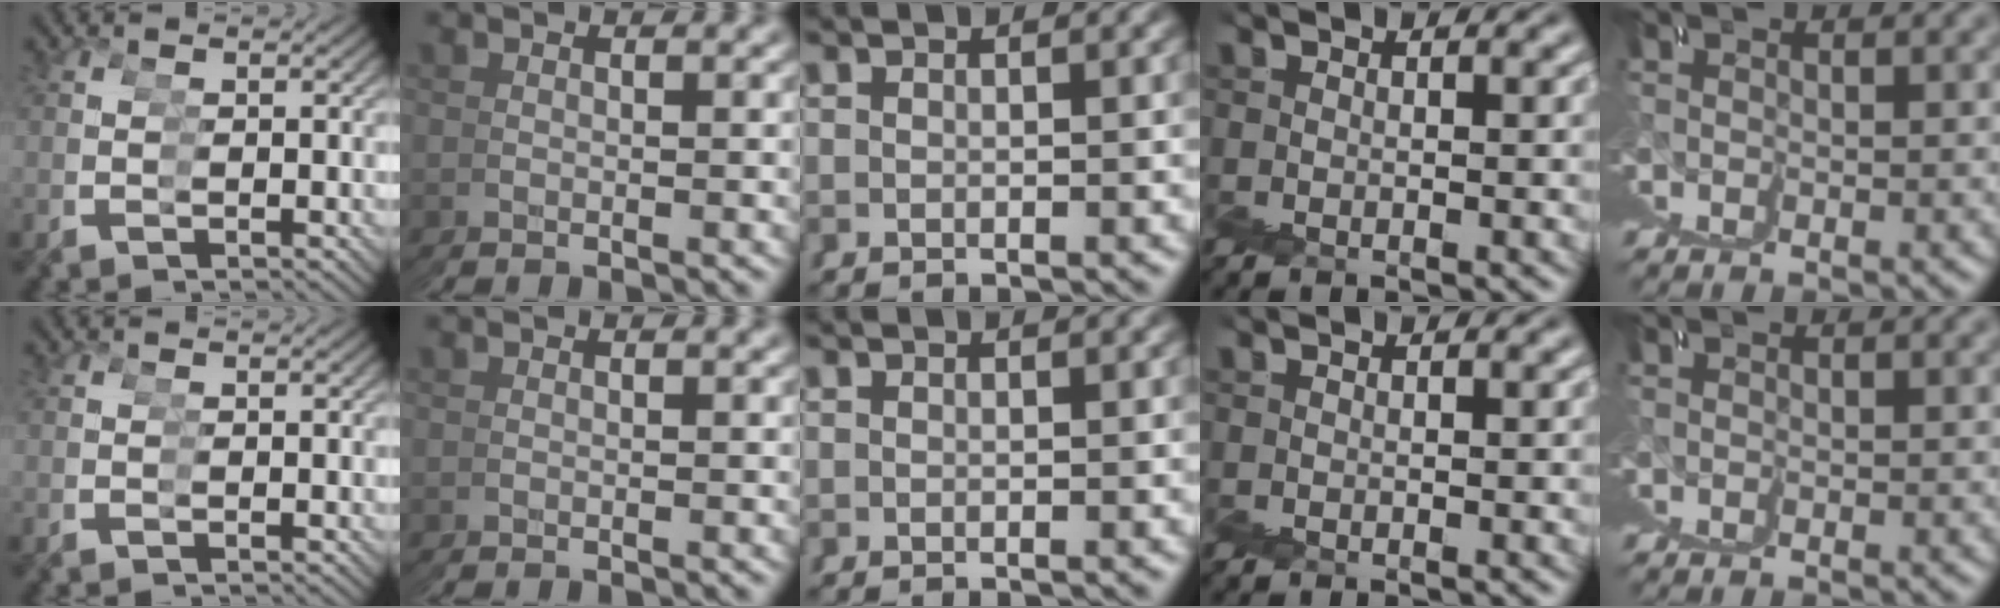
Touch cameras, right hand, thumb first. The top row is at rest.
{"middle": {"total": 1.6, "force": [-0.2, -1.5, -0.5], "torque": [0.018, -0.010, 0.007]}}